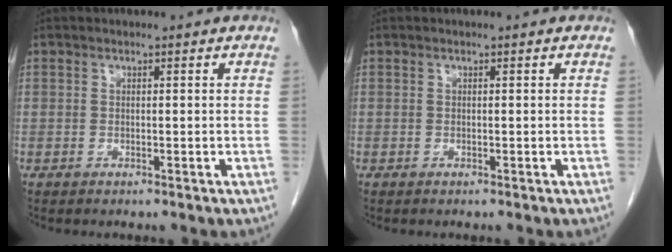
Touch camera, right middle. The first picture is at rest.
{"total": 0.0}